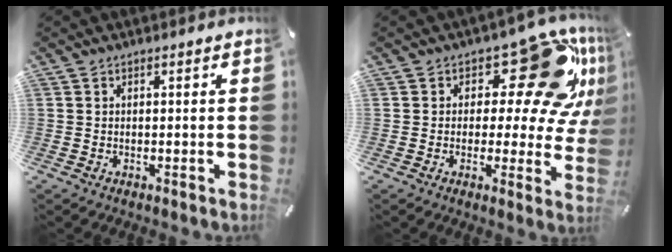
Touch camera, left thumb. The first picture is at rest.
{"total": 20.8, "force": [10.2, 9.4, 15.5], "torque": [-0.199, -0.067, 0.167]}